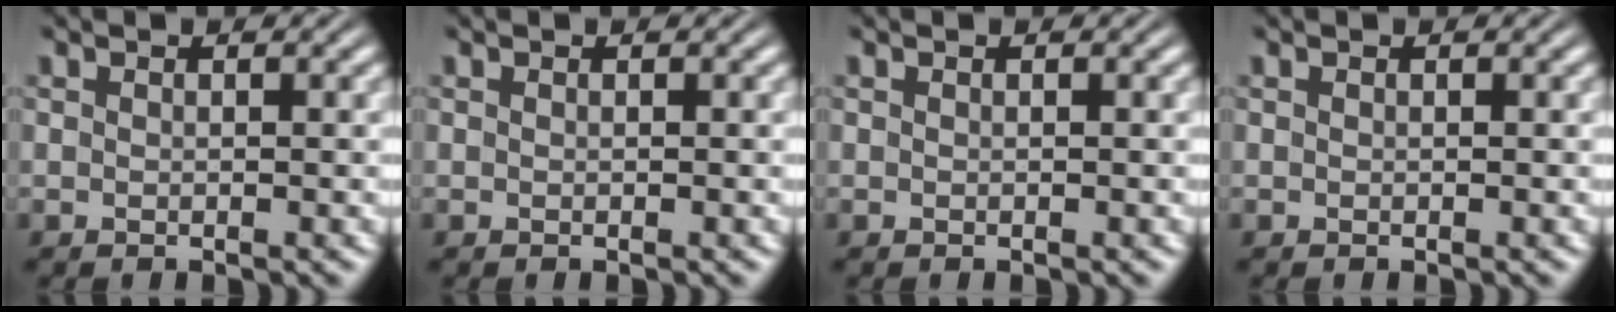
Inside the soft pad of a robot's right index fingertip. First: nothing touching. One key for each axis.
{"total": 0.0}
{"total": 0.0}
{"total": 0.0}